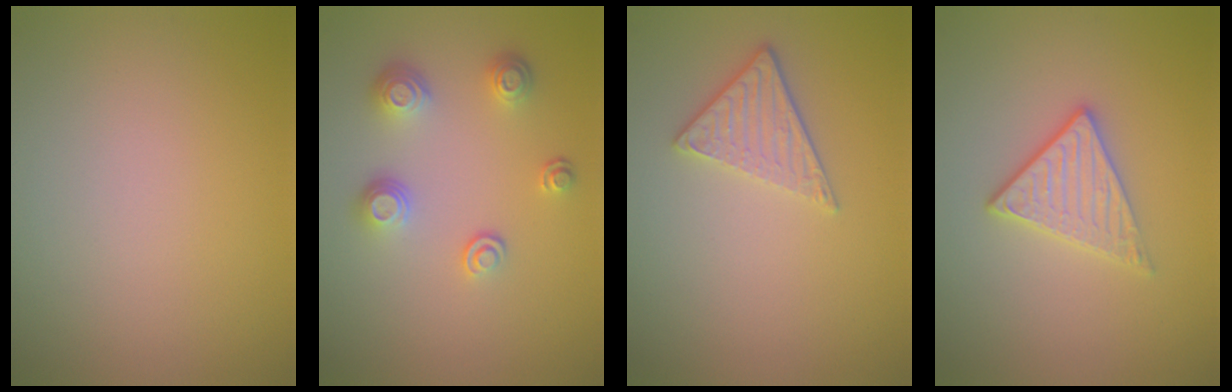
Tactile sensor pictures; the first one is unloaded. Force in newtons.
{"total": 3.3, "press": 2.6, "slide": 2.0}
{"total": 2.8, "press": 2.4, "slide": 1.3}
{"total": 2.8, "press": 2.6, "slide": 1.1}